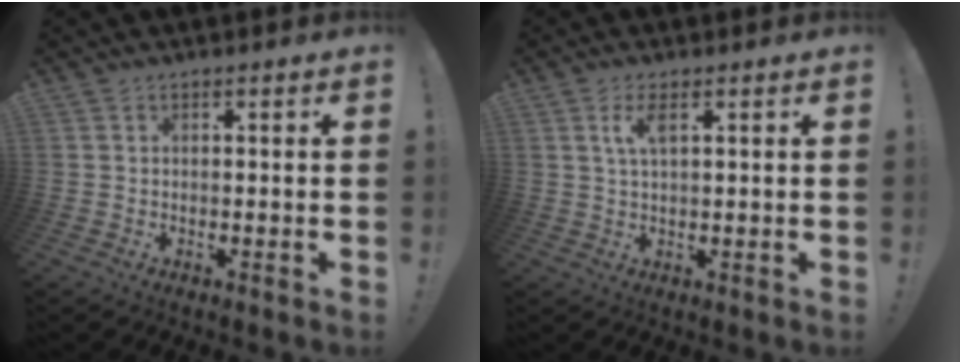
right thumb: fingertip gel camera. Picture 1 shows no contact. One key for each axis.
{"total": 4.3, "fx": 1.8, "fy": 1.2, "fz": 3.7, "tx": -0.076, "ty": 0.001, "tz": 0.030}